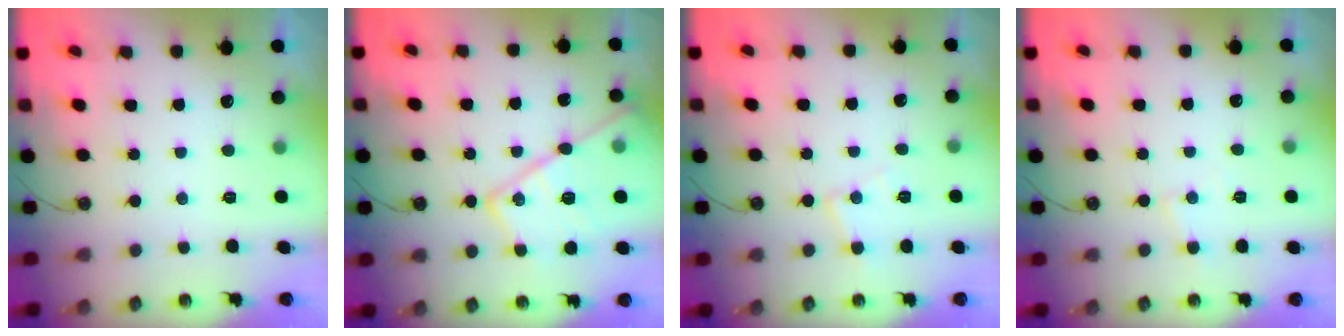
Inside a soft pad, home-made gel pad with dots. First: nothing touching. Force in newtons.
{"total": 19.6, "press": 19.5, "slide": 1.7}
{"total": 6.8, "press": 6.8, "slide": 0.4}
{"total": 4.8, "press": 4.8, "slide": 0.6}